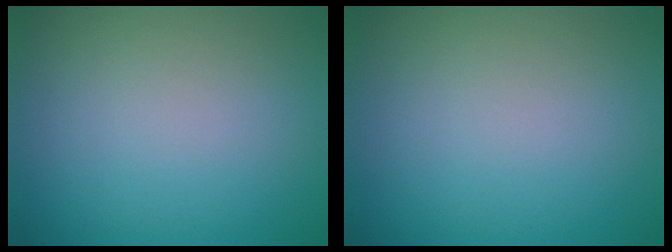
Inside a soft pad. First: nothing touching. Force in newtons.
{"total": 0.0}